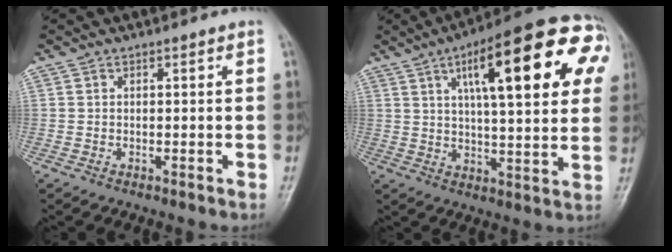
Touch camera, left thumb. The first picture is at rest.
{"total": 25.6, "force": [8.7, 7.9, 22.7], "torque": [-0.295, 0.015, 0.117]}